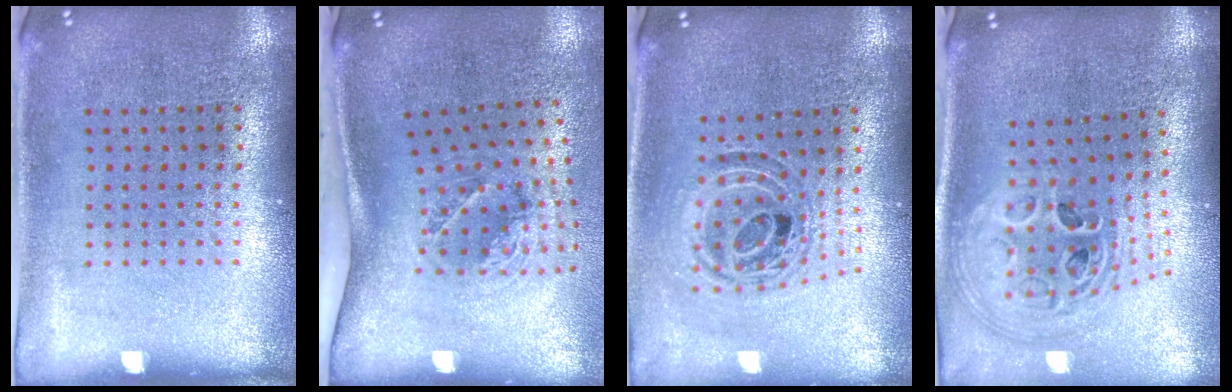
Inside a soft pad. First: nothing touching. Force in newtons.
{"total": 1.8, "press": 1.2, "slide": 1.3}
{"total": 1.0, "press": 0.9, "slide": 0.2}
{"total": 2.7, "press": 2.0, "slide": 1.8}